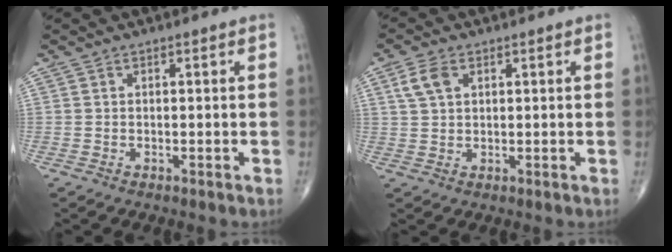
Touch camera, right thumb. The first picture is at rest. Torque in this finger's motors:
{"motor_torque": [-0.12, 0.14, 0.02, -0.03, 0.02]}